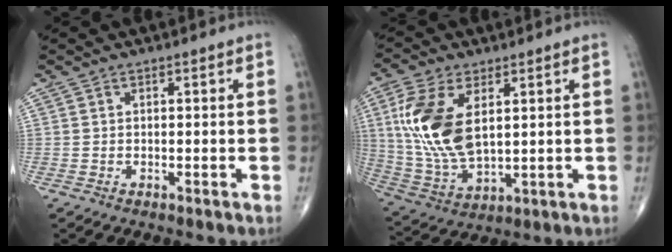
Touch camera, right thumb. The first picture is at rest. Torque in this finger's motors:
{"motor_torque": [1.37, 2.15, 1.58, 0.48, 0.57]}